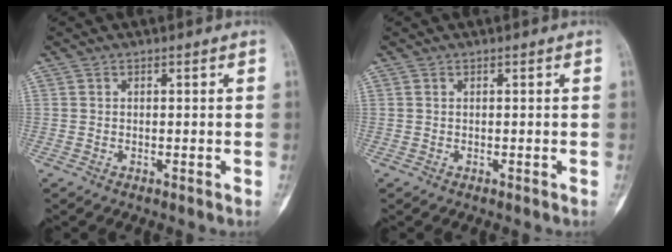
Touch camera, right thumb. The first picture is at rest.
{"total": 0.0}